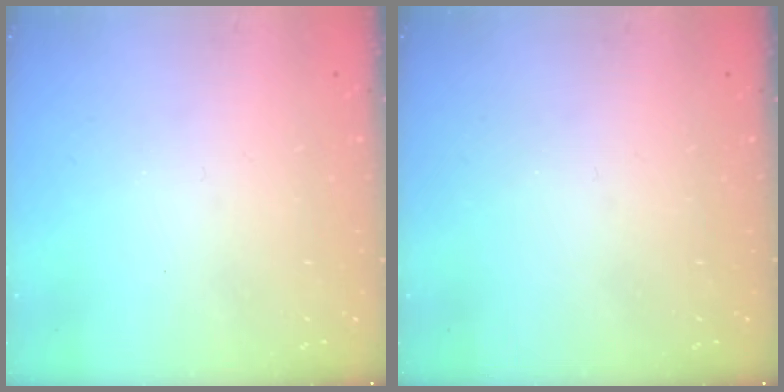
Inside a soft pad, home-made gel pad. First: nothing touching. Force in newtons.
{"total": 0.0}